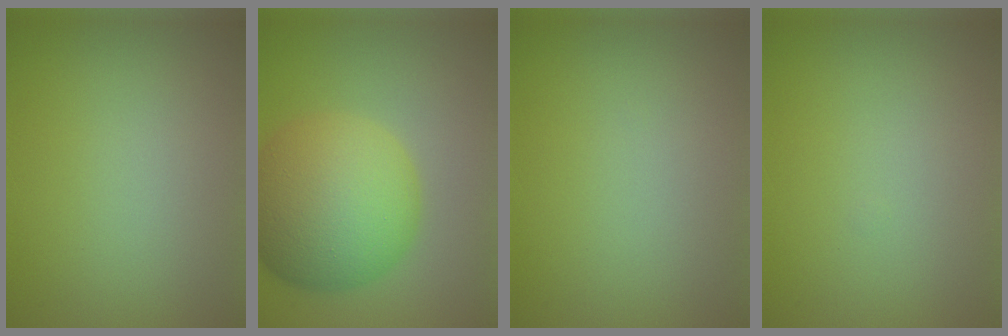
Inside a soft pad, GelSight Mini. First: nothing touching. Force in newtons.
{"total": 10.9, "press": 10.9, "slide": 0.1}
{"total": 0.0}
{"total": 0.0}